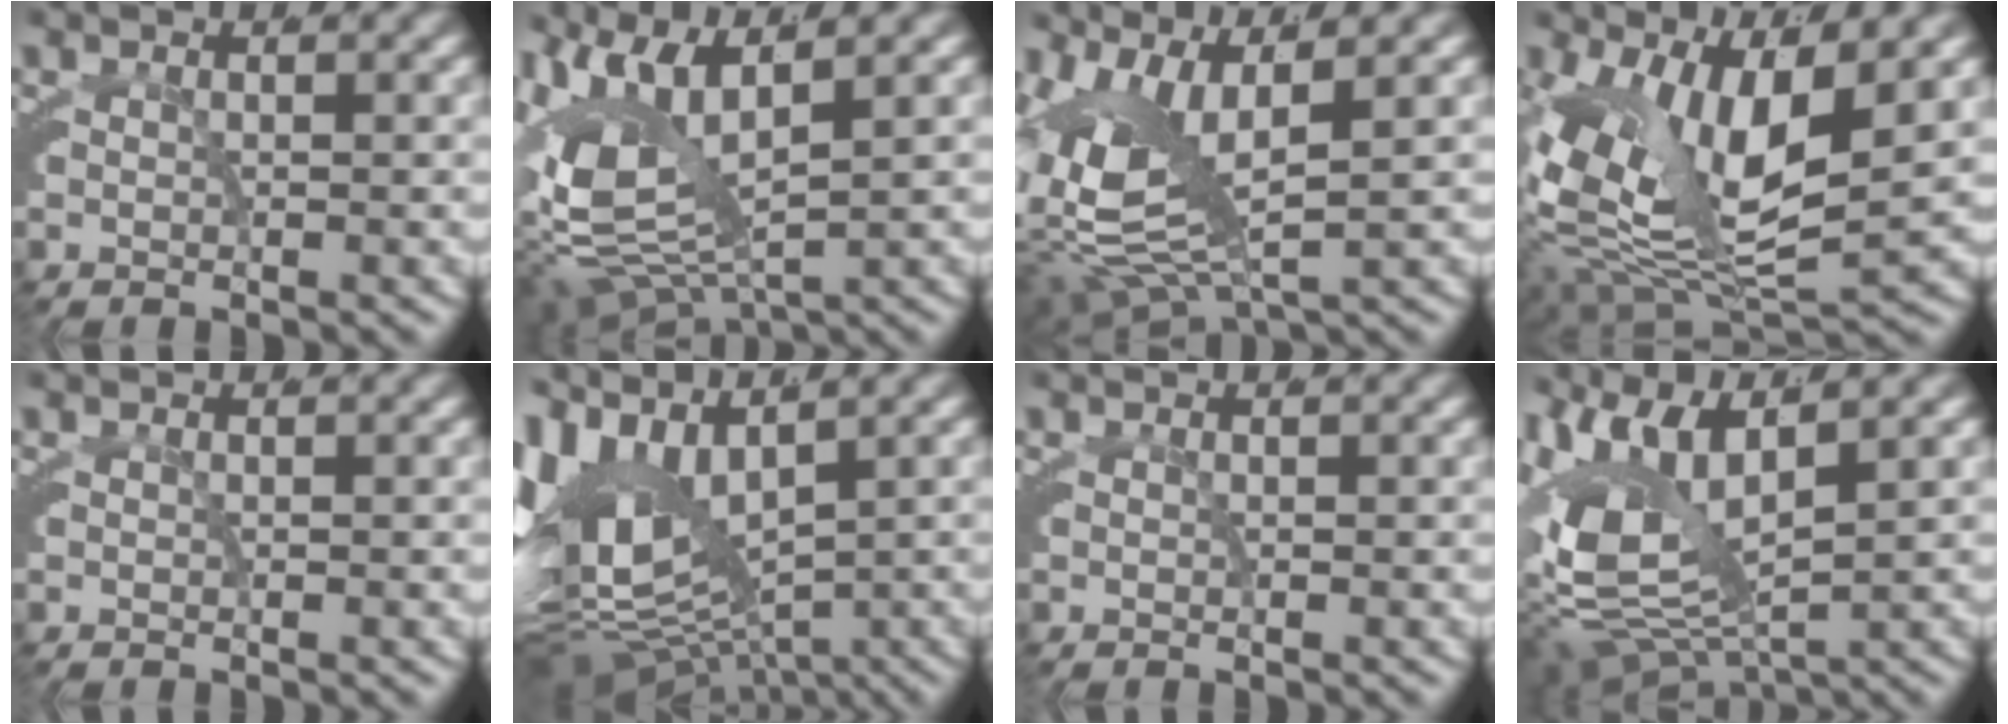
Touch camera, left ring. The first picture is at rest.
{"total": 10.9, "force": [0.1, 7.2, 8.1], "torque": [-0.183, -0.048, 0.026]}
{"total": 10.8, "force": [0.2, 7.2, 8.1], "torque": [-0.186, -0.029, 0.016]}
{"total": 11.8, "force": [-0.6, 6.9, 9.6], "torque": [-0.191, -0.035, 0.012]}
{"total": 0.0}
{"total": 12.8, "force": [-0.8, 8.2, 9.8], "torque": [-0.203, -0.042, 0.011]}
{"total": 0.0}
{"total": 12.0, "force": [0.2, 8.1, 8.8], "torque": [-0.191, -0.049, 0.027]}